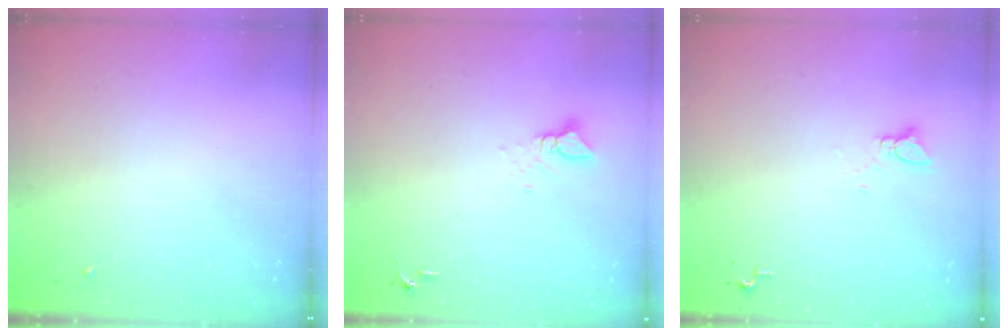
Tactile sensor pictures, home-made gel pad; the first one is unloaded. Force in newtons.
{"total": 3.9, "press": 3.9, "slide": 0.4}
{"total": 2.2, "press": 2.2, "slide": 0.1}